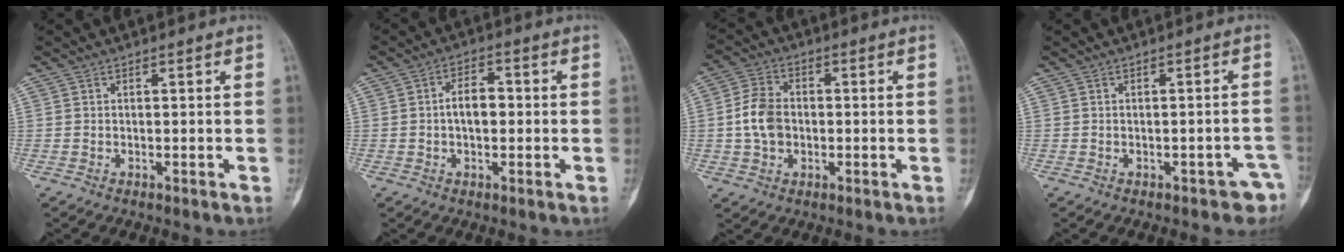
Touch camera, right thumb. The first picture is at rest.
{"total": 5.2, "force": [0.0, 3.1, 4.2], "torque": [-0.060, 0.016, -0.006]}
{"total": 7.6, "force": [-0.5, 5.7, 5.0], "torque": [-0.085, 0.014, -0.013]}
{"total": 3.7, "force": [-2.2, 2.0, 2.3], "torque": [-0.010, 0.023, -0.023]}